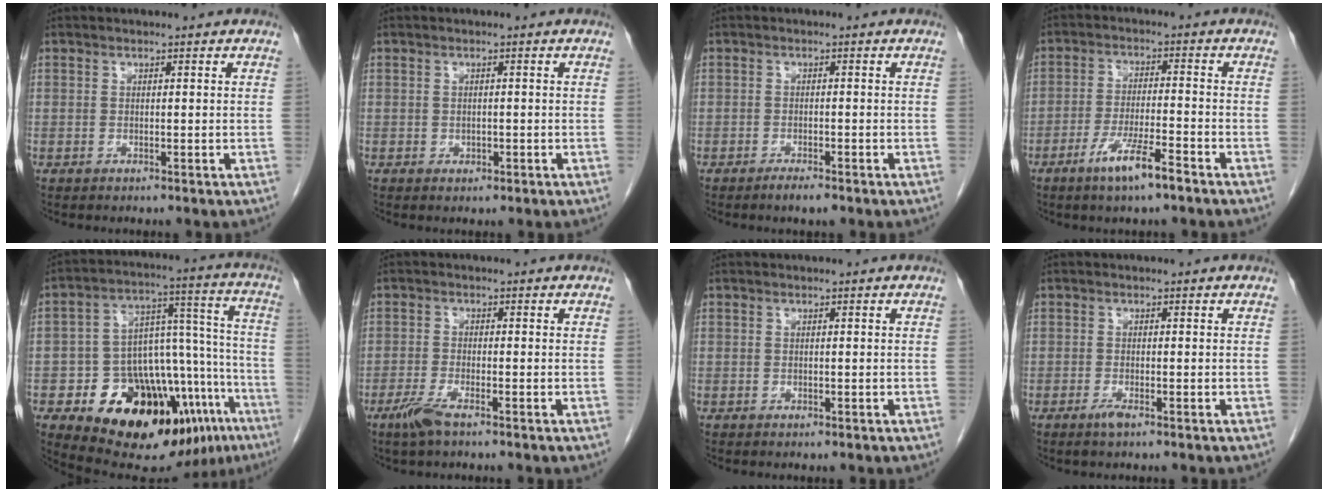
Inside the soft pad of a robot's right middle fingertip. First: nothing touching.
{"total": 0.9, "force": [-0.3, 0.8, 0.5], "torque": [-0.008, 0.001, 0.001]}
{"total": 2.0, "force": [-1.5, 0.4, 1.3], "torque": [-0.025, -0.002, -0.023]}
{"total": 6.8, "force": [-4.3, 0.4, 5.2], "torque": [-0.099, -0.008, -0.078]}
{"total": 24.1, "force": [-13.6, 10.0, 17.2], "torque": [-0.182, 0.069, -0.192]}
{"total": 3.4, "force": [-2.3, 0.4, 2.5], "torque": [-0.059, -0.007, -0.048]}
{"total": 0.0}
{"total": 1.5, "force": [-1.0, 0.1, 1.1], "torque": [-0.026, -0.003, -0.019]}